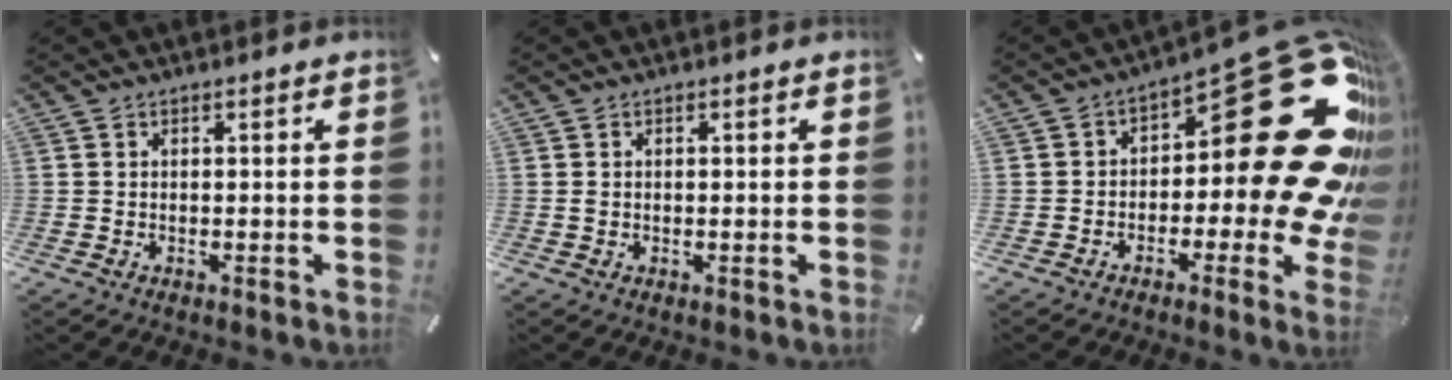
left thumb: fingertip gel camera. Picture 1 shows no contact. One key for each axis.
{"total": 0.7, "fx": 0.1, "fy": 0.5, "fz": 0.5, "tx": -0.010, "ty": 0.002, "tz": 0.001}
{"total": 34.0, "fx": 9.5, "fy": 15.7, "fz": 28.6, "tx": -0.319, "ty": -0.096, "tz": 0.194}